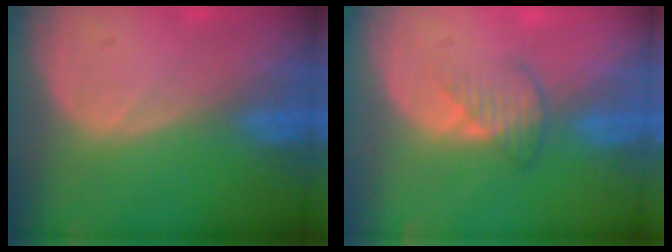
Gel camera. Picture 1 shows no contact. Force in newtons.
{"total": 3.0, "press": 2.8, "slide": 1.1}